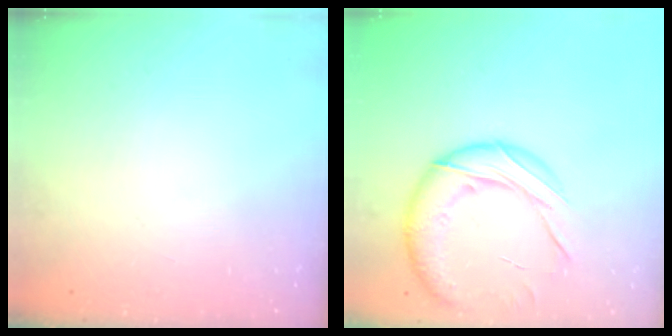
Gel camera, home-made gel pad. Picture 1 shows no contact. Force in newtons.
{"total": 18.1, "press": 17.9, "slide": 2.8}